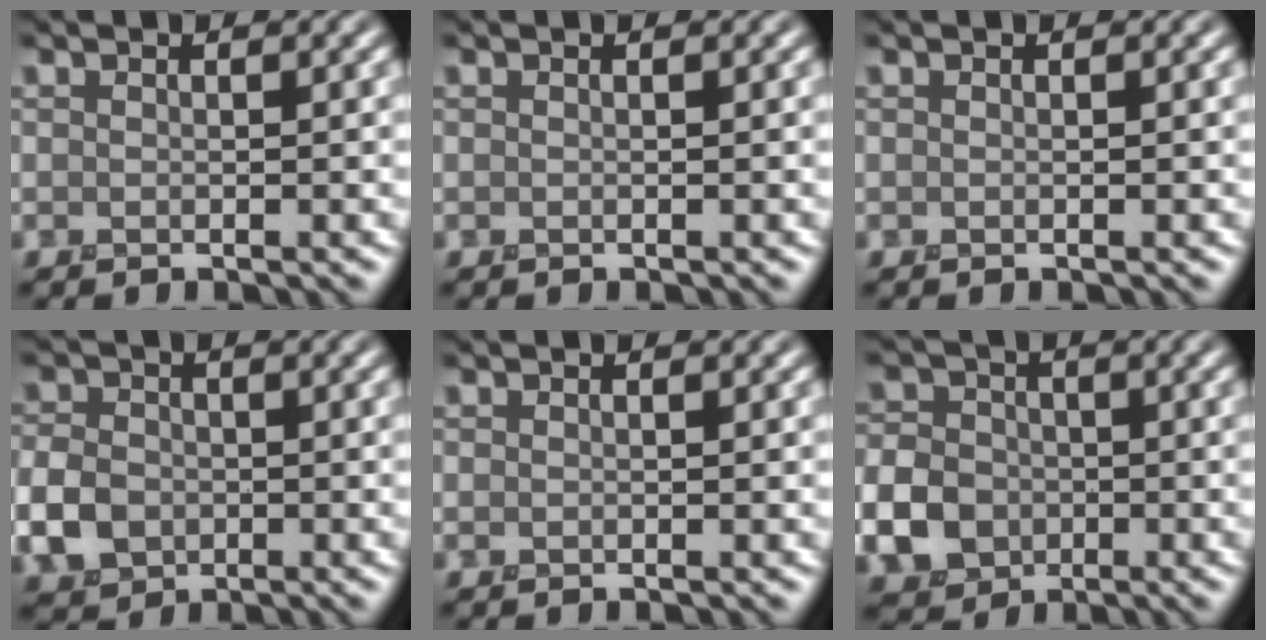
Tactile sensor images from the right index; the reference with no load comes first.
{"total": 0.0}
{"total": 0.0}
{"total": 3.8, "force": [-1.1, 3.0, 1.9], "torque": [-0.047, 0.001, -0.030]}
{"total": 0.0}
{"total": 6.8, "force": [-2.2, 5.7, 3.0], "torque": [-0.063, -0.010, -0.068]}